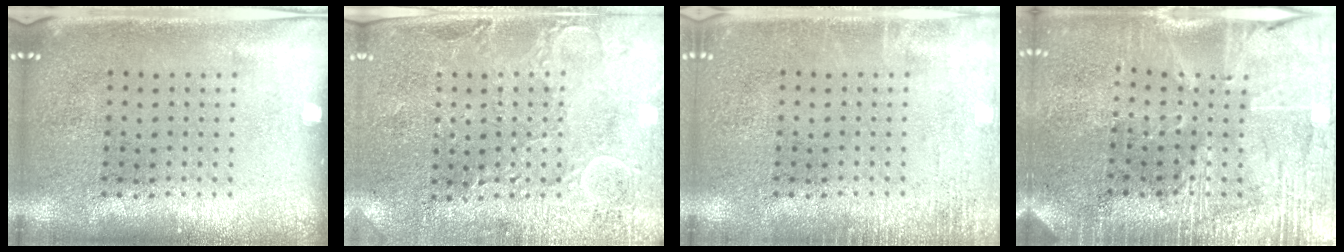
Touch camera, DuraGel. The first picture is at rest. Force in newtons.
{"total": 2.8, "press": 2.8, "slide": 0.5}
{"total": 1.5, "press": 1.5, "slide": 0.2}
{"total": 3.5, "press": 3.3, "slide": 1.0}